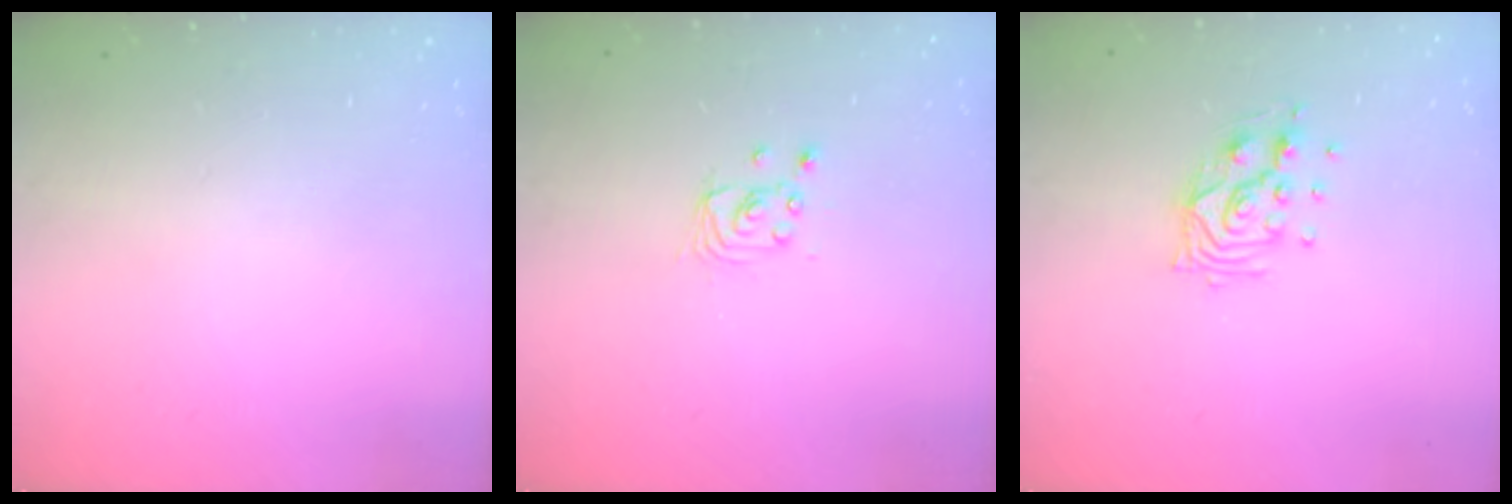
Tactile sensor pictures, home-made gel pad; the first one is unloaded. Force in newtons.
{"total": 2.5, "press": 2.5, "slide": 0.1}
{"total": 9.5, "press": 9.5, "slide": 0.4}